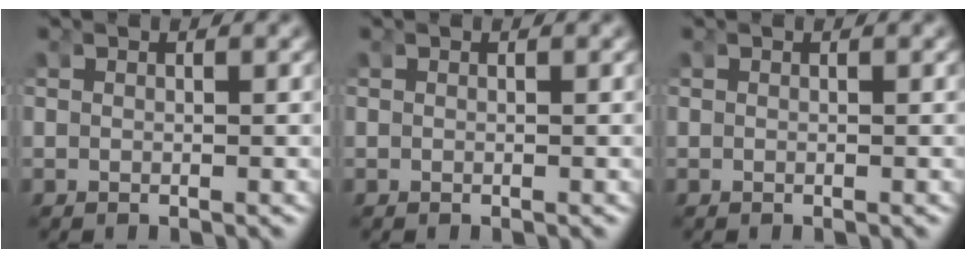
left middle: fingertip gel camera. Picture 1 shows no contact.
{"total": 0.0}
{"total": 0.0}